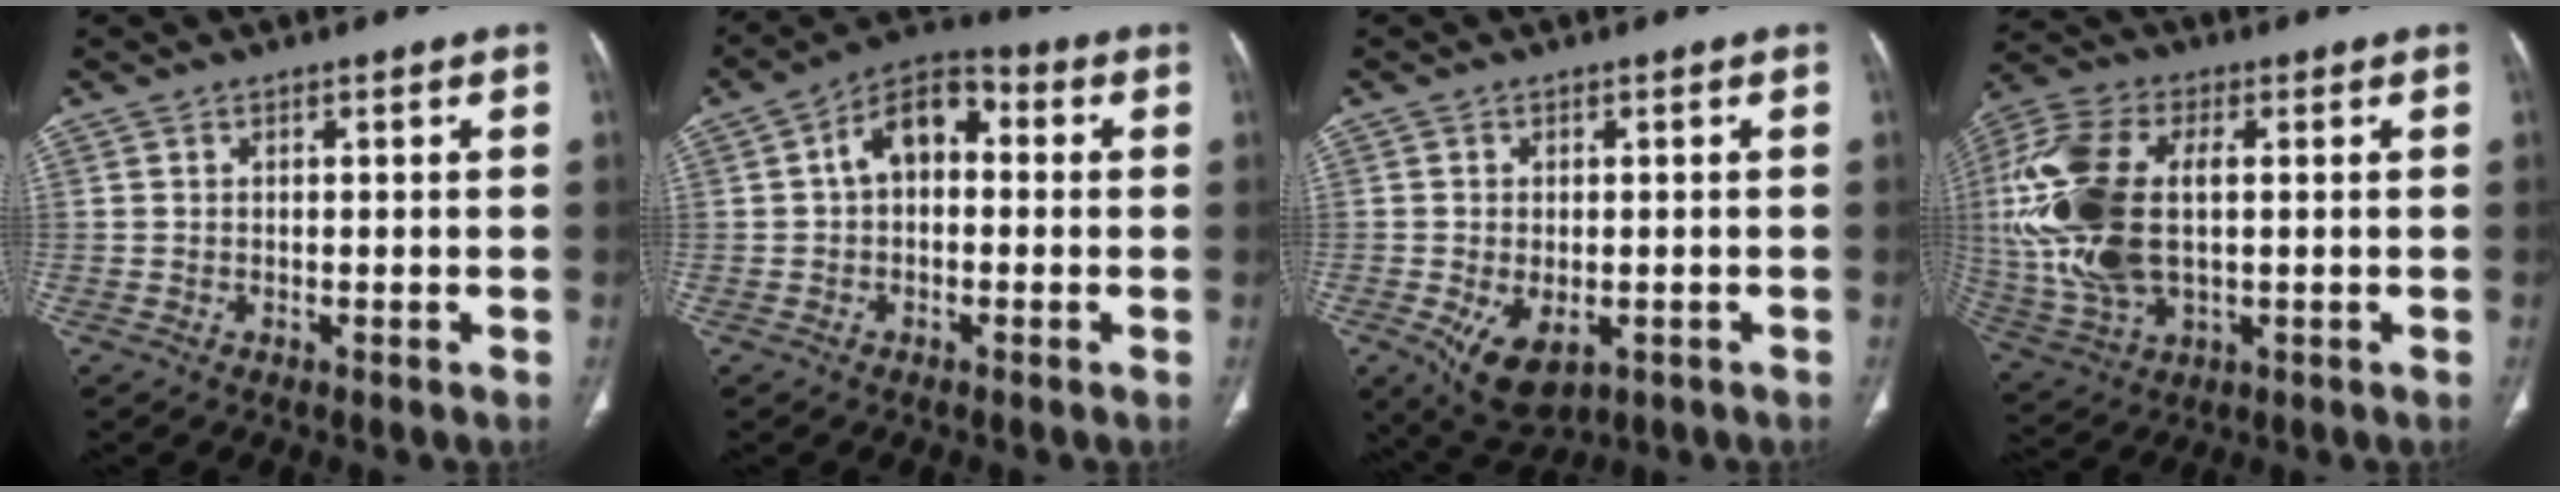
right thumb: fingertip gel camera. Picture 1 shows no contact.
{"total": 9.0, "force": [0.8, 5.9, 6.7], "torque": [-0.091, 0.032, -0.002]}
{"total": 8.2, "force": [-2.9, 4.7, 6.1], "torque": [-0.100, -0.005, -0.033]}
{"total": 21.0, "force": [1.6, 11.5, 17.5], "torque": [-0.400, 0.001, 0.034]}